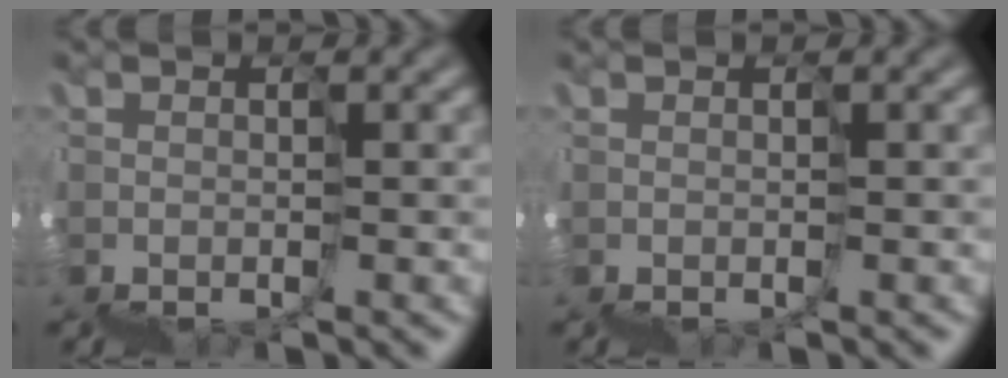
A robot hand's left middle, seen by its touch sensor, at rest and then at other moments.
{"total": 0.0}